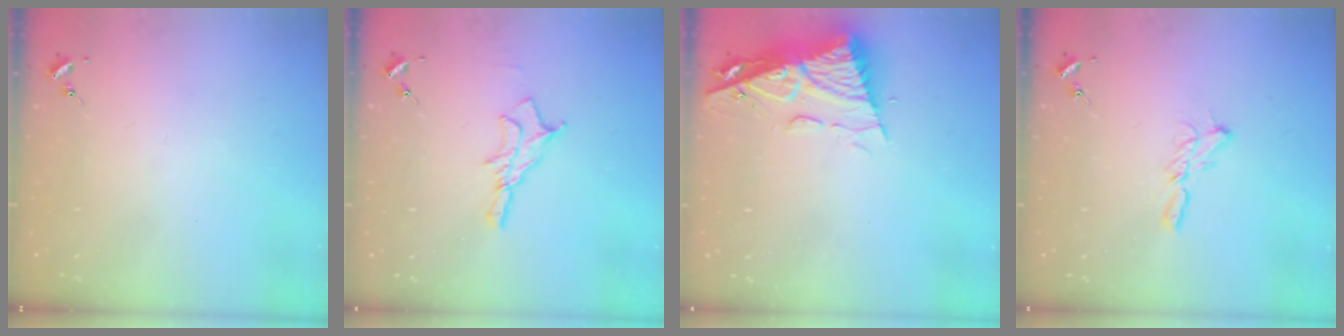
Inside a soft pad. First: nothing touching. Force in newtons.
{"total": 10.4, "press": 10.3, "slide": 0.7}
{"total": 10.3, "press": 10.3, "slide": 1.1}
{"total": 6.9, "press": 6.9, "slide": 0.1}